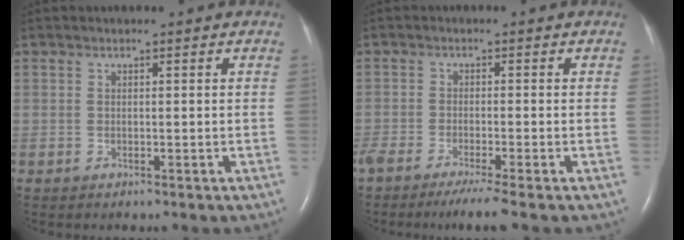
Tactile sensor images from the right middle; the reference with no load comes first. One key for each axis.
{"total": 5.9, "fx": -4.5, "fy": -0.4, "fz": 3.7, "tx": -0.058, "ty": -0.015, "tz": -0.075}